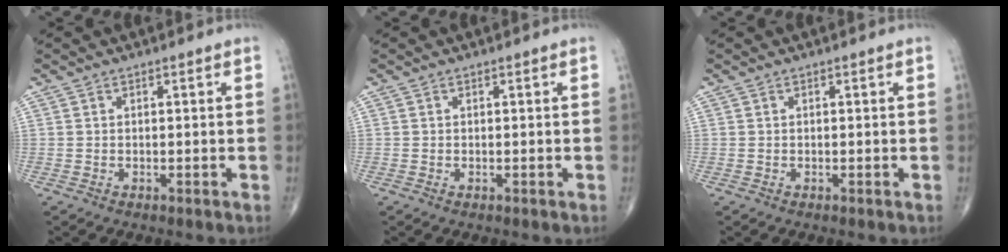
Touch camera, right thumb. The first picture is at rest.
{"total": 0.0}
{"total": 0.0}